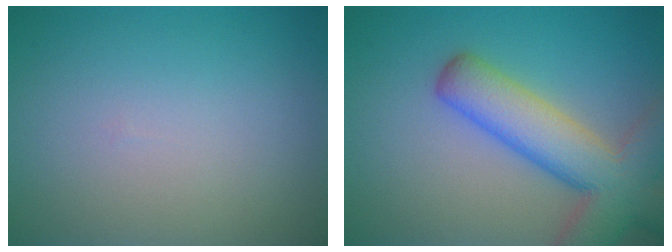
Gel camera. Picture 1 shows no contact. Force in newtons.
{"total": 8.5, "press": 8.5, "slide": 0.5}